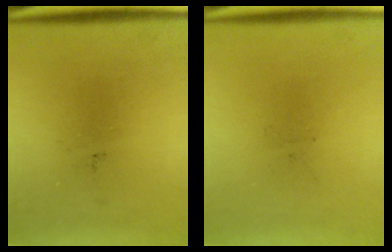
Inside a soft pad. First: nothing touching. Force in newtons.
{"total": 0.0}